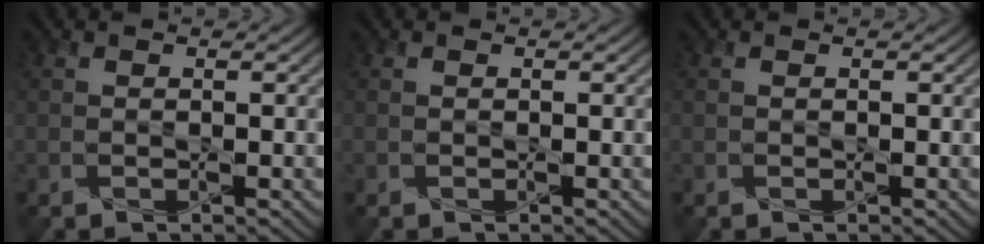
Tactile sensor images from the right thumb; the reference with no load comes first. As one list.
[{"total": 0.0}, {"total": 0.0}]